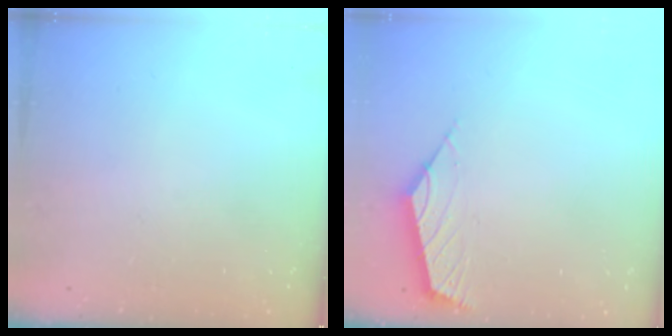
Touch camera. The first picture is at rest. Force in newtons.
{"total": 2.7, "press": 2.6, "slide": 0.6}